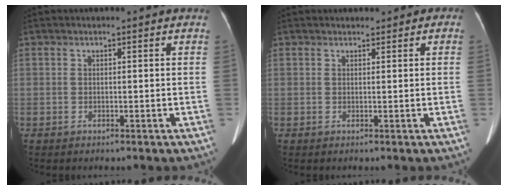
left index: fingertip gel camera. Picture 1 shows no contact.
{"total": 1.0, "force": [0.7, 0.6, 0.3], "torque": [-0.002, 0.008, 0.009]}